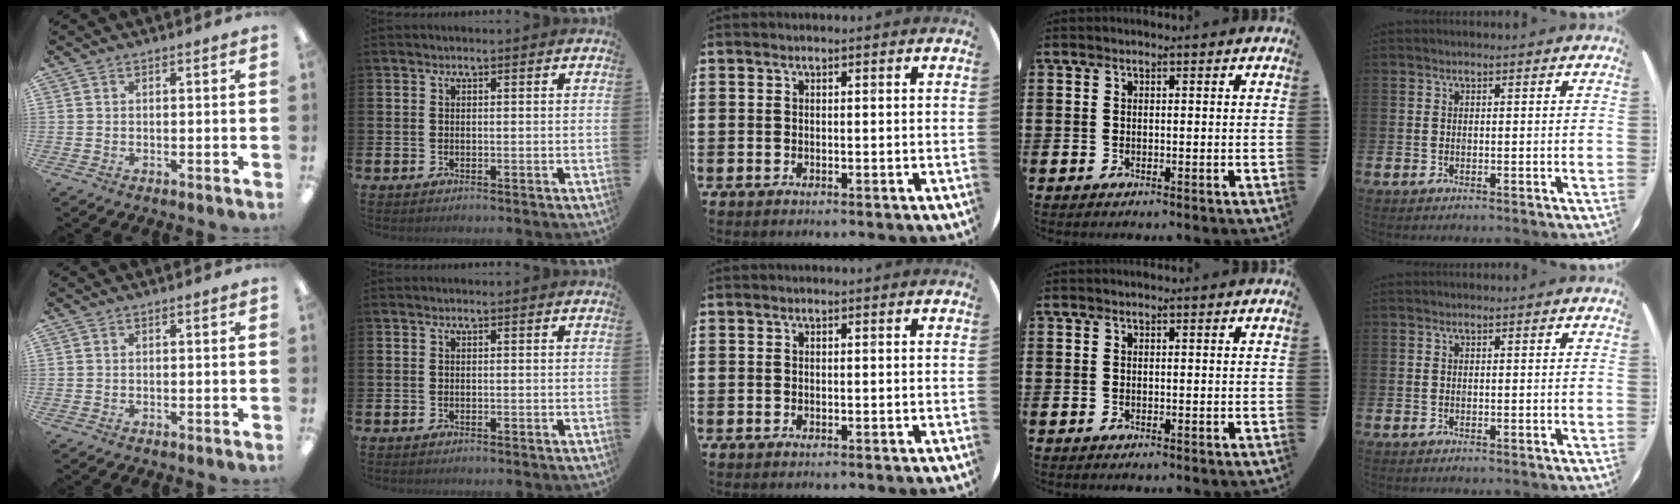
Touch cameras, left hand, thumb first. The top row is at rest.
{}